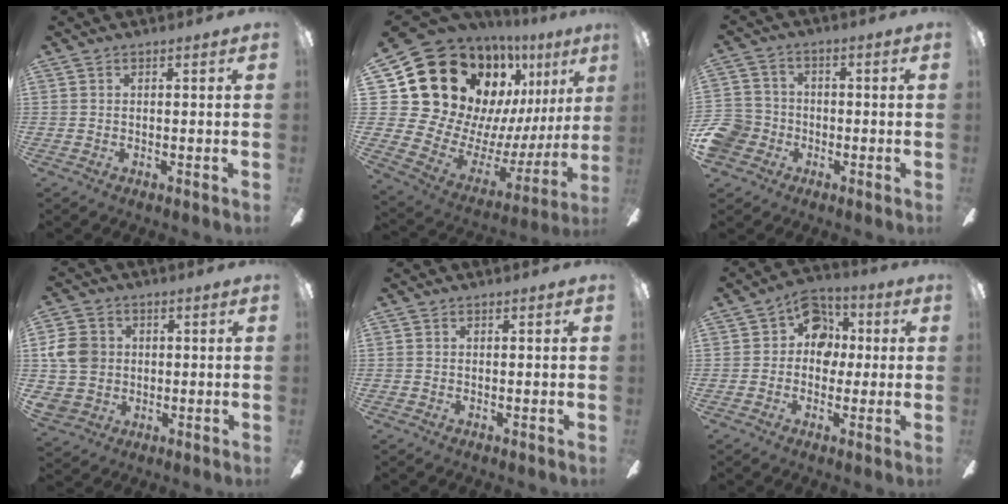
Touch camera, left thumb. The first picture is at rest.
{"total": 23.7, "force": [14.1, 16.3, 9.9], "torque": [-0.174, -0.127, 0.297]}
{"total": 8.4, "force": [-3.2, 7.2, 2.8], "torque": [-0.087, 0.033, -0.062]}
{"total": 9.5, "force": [1.1, 8.6, 3.8], "torque": [-0.076, 0.016, 0.029]}
{"total": 0.0}
{"total": 9.7, "force": [2.0, 8.2, 4.8], "torque": [-0.068, 0.008, 0.039]}